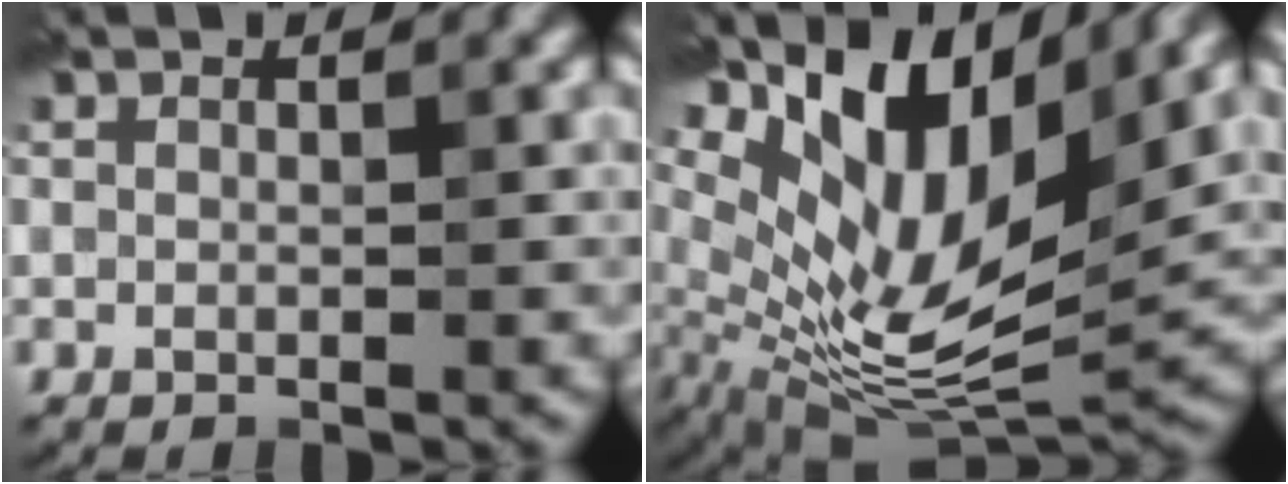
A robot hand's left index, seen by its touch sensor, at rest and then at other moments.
{"total": 14.0, "force": [5.9, 6.5, 10.9], "torque": [-0.207, 0.008, 0.111]}